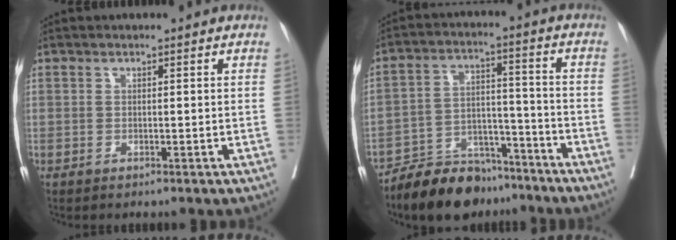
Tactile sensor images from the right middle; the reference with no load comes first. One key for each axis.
{"total": 11.3, "fx": -10.1, "fy": 4.3, "fz": 3.0, "tx": -0.042, "ty": 0.024, "tz": -0.173}